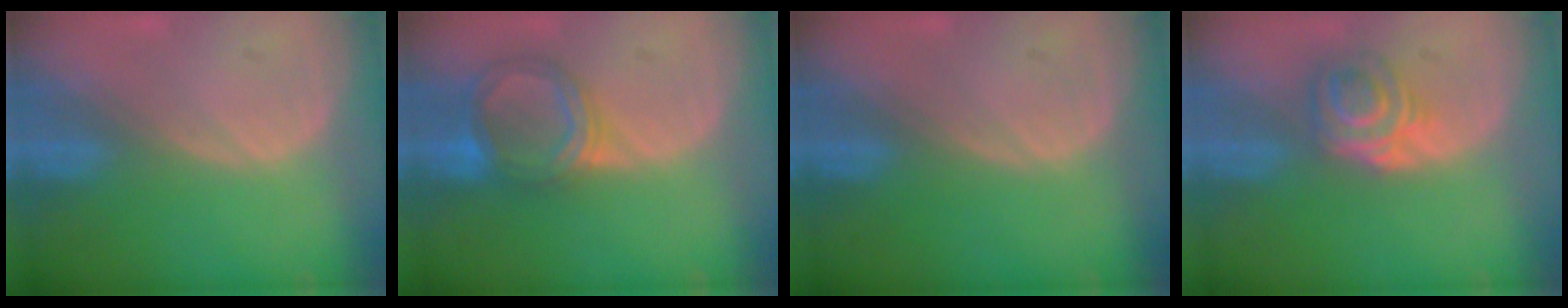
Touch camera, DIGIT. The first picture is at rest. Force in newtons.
{"total": 6.2, "press": 6.1, "slide": 1.2}
{"total": 0.0}
{"total": 6.1, "press": 5.0, "slide": 3.5}